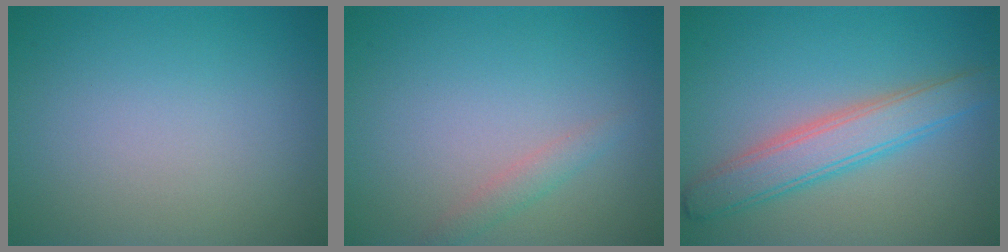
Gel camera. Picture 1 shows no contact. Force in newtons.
{"total": 1.3, "press": 1.3, "slide": 0.1}
{"total": 4.5, "press": 4.5, "slide": 0.3}